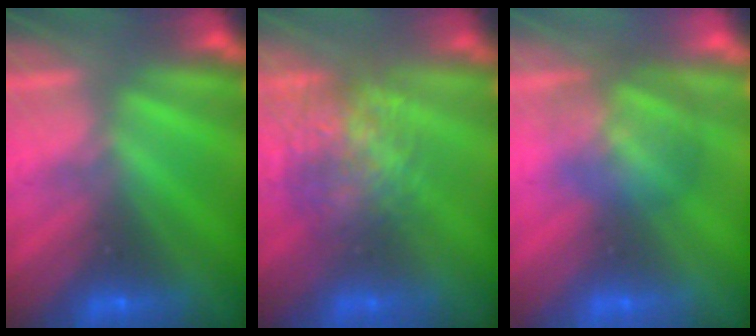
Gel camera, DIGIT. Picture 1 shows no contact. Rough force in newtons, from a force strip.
{"total": 7.7}
{"total": 2.9}